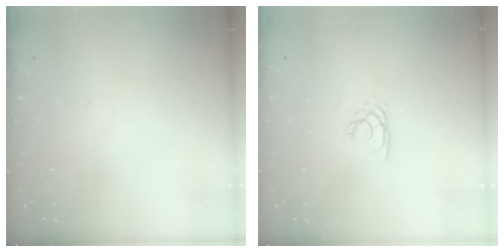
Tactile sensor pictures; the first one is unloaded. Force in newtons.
{"total": 1.8, "press": 1.8, "slide": 0.2}